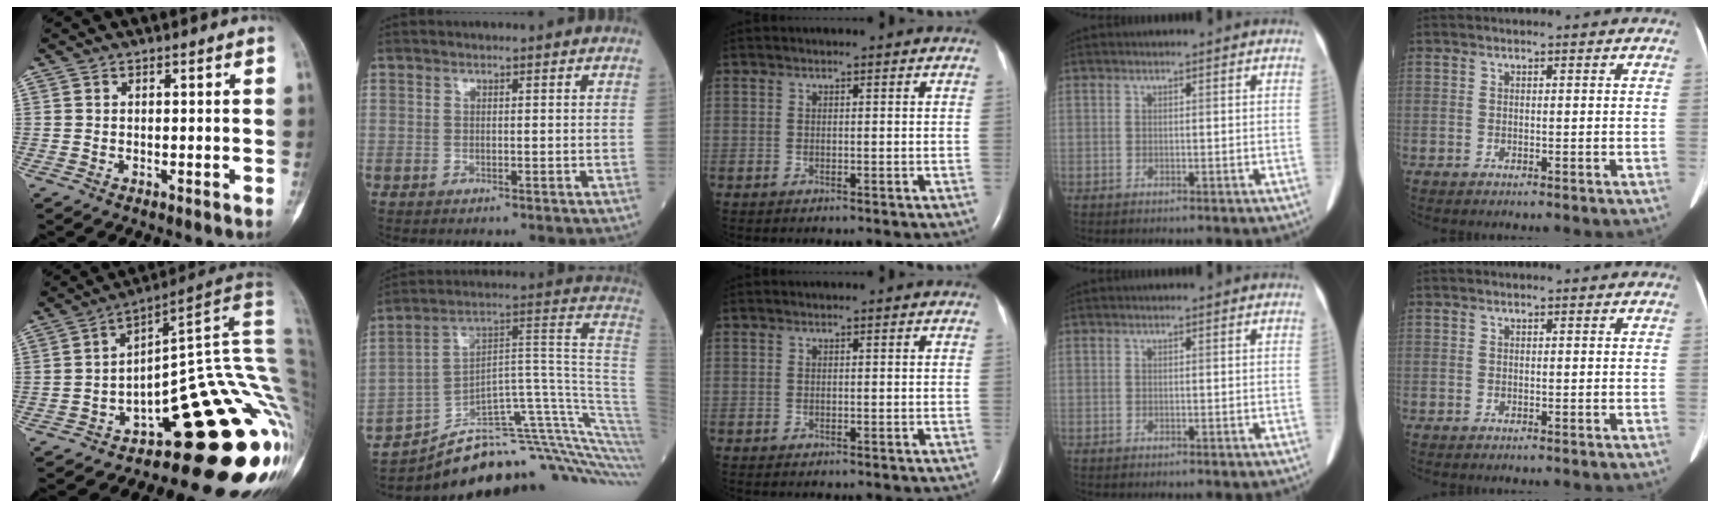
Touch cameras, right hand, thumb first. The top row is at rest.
{"thumb": {"total": 26.0, "force": [-7.6, 8.5, 23.4], "torque": [-0.178, 0.083, -0.091]}, "index": {"total": 24.7, "force": [-21.0, 2.0, 12.9], "torque": [-0.064, 0.065, -0.293]}}